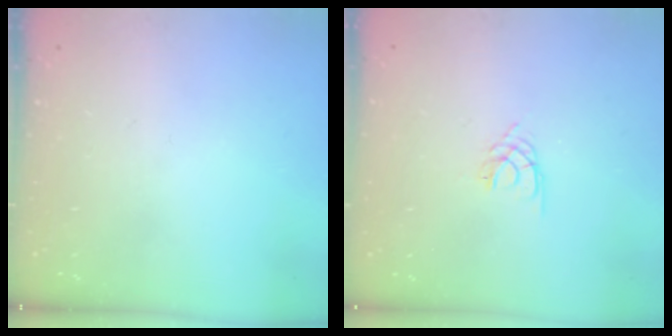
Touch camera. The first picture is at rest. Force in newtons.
{"total": 1.6, "press": 1.6, "slide": 0.3}